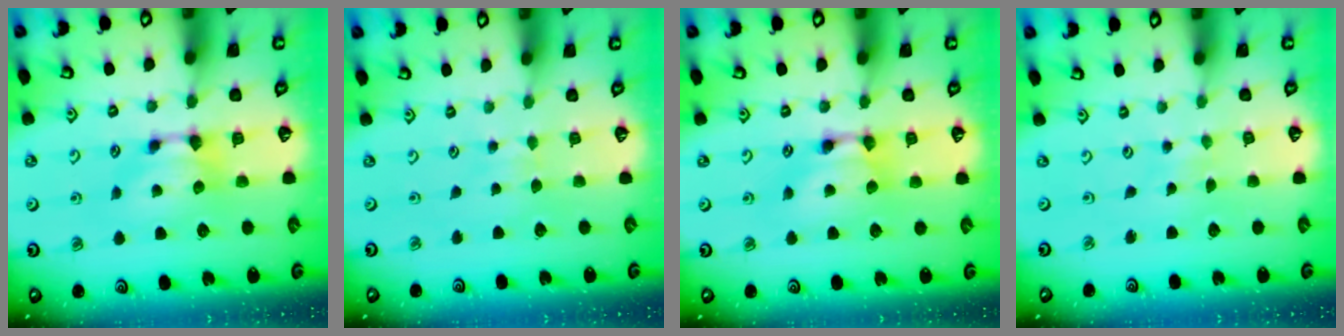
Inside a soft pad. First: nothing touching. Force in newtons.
{"total": 3.5, "press": 3.5, "slide": 0.3}
{"total": 1.9, "press": 1.9, "slide": 0.2}
{"total": 4.9, "press": 4.9, "slide": 0.3}